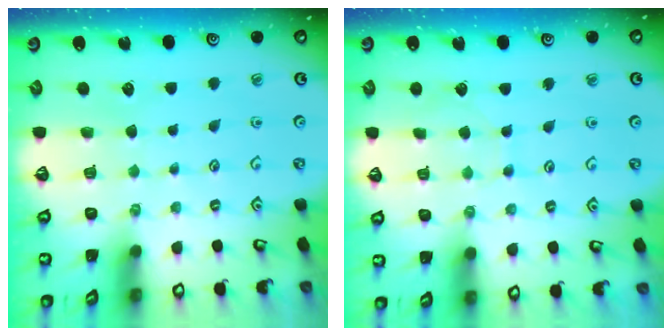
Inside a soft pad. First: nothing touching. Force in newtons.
{"total": 4.9, "press": 4.9, "slide": 0.2}